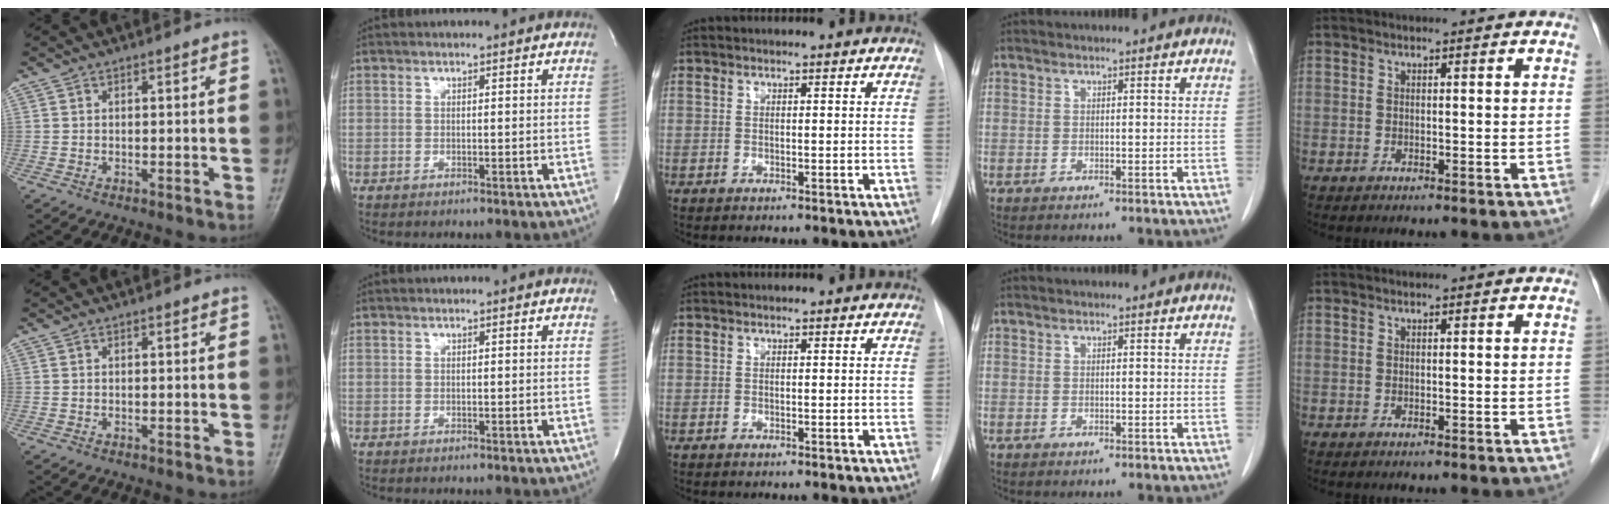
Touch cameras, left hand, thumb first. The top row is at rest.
{}